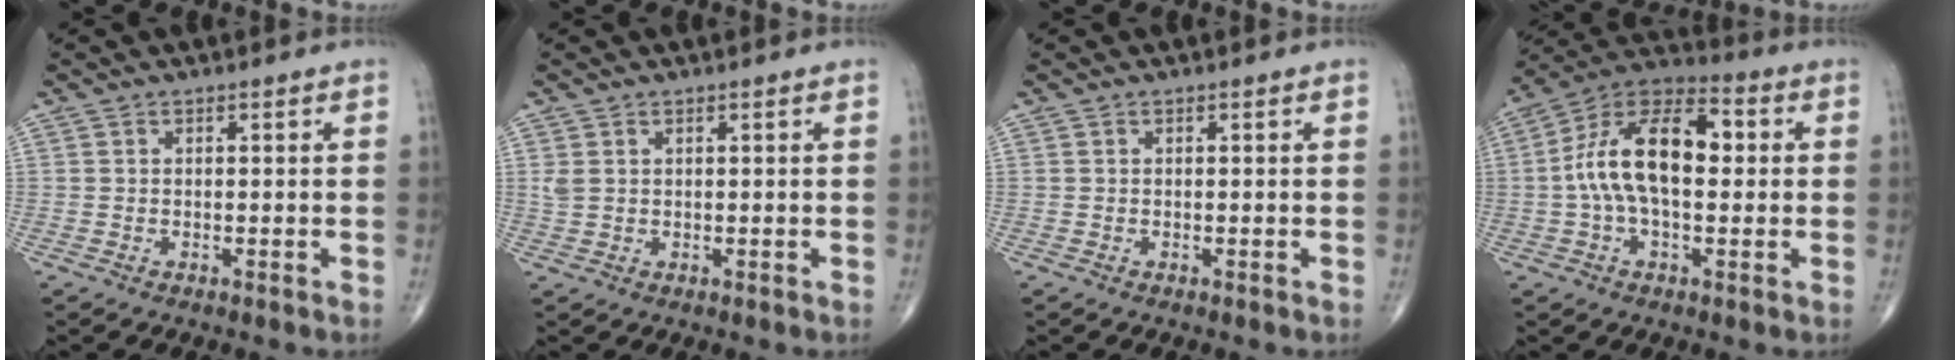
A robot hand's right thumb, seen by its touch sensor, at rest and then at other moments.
{"total": 1.8, "force": [0.7, 1.2, 1.1], "torque": [-0.028, 0.006, 0.022]}
{"total": 0.0}
{"total": 16.2, "force": [1.1, 8.5, 13.8], "torque": [-0.243, 0.040, 0.009]}